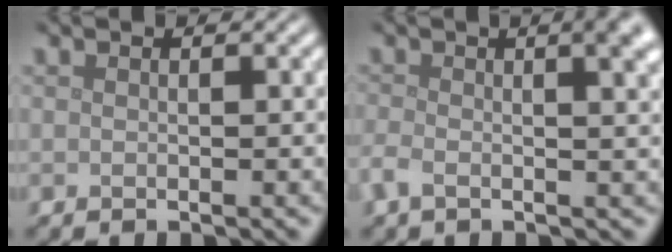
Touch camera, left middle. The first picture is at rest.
{"total": 6.5, "force": [0.5, 3.0, 5.8], "torque": [-0.076, 0.010, -0.003]}